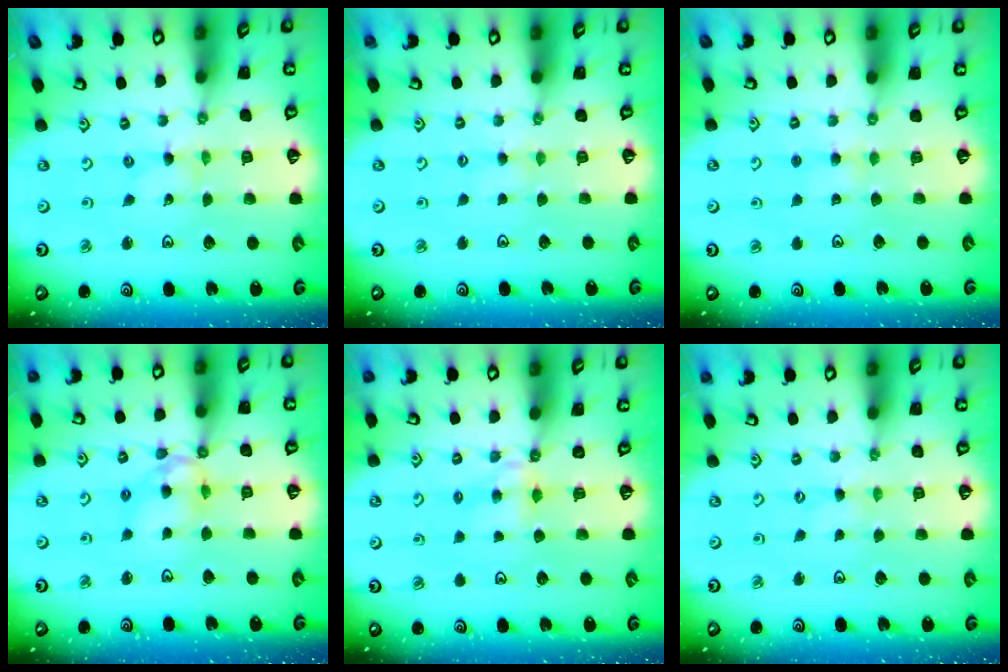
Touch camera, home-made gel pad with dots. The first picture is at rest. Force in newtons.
{"total": 1.9, "press": 1.9, "slide": 0.2}
{"total": 2.9, "press": 2.9, "slide": 0.4}
{"total": 10.5, "press": 10.5, "slide": 1.0}
{"total": 4.3, "press": 4.3, "slide": 0.4}
{"total": 0.0}